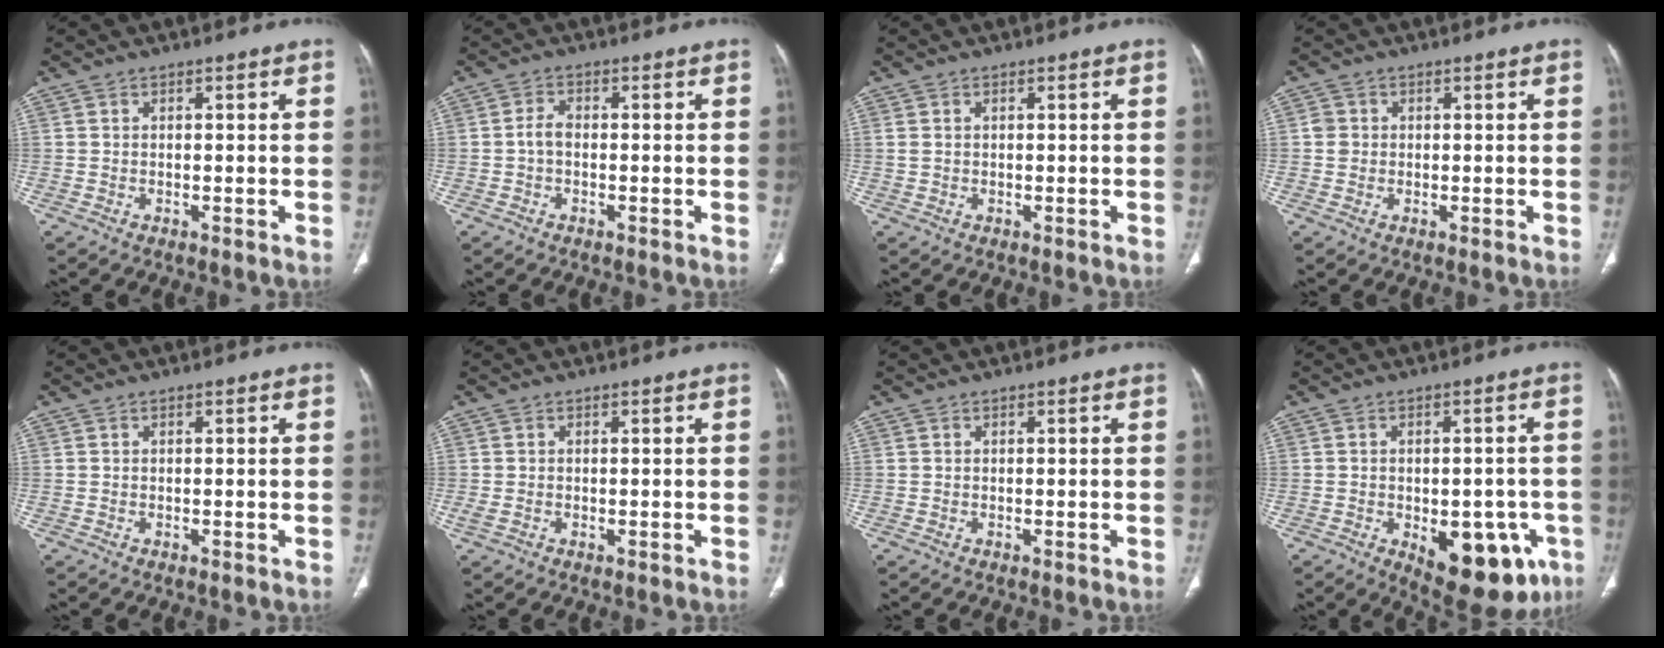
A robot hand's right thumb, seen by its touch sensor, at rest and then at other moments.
{"total": 2.4, "force": [-0.5, 1.5, 1.8], "torque": [-0.034, 0.008, -0.014]}
{"total": 1.2, "force": [0.3, 0.8, 0.8], "torque": [-0.026, 0.009, 0.013]}
{"total": 1.9, "force": [0.2, 1.8, 0.6], "torque": [-0.003, 0.003, 0.003]}
{"total": 0.0}
{"total": 1.2, "force": [-0.2, 0.6, 0.9], "torque": [-0.032, 0.002, -0.002]}
{"total": 0.0}
{"total": 16.0, "force": [-6.1, 8.3, 12.2], "torque": [-0.120, 0.009, -0.062]}